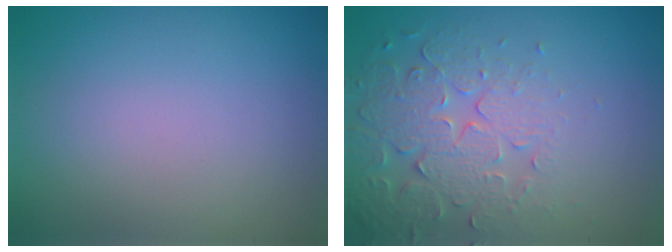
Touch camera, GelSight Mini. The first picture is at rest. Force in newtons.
{"total": 5.0, "press": 4.1, "slide": 2.9}